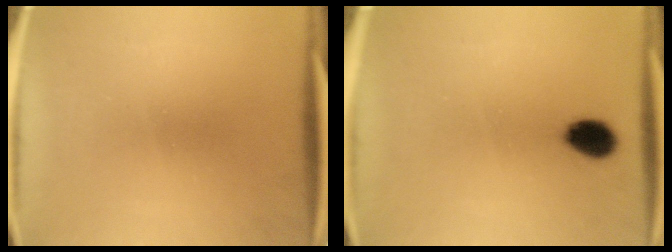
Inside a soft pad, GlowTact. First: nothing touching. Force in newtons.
{"total": 5.5}